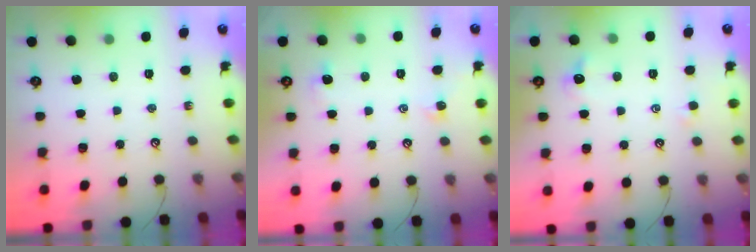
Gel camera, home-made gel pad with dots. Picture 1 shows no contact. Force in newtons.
{"total": 1.0, "press": 0.9, "slide": 0.5}
{"total": 0.6, "press": 0.2, "slide": 0.6}